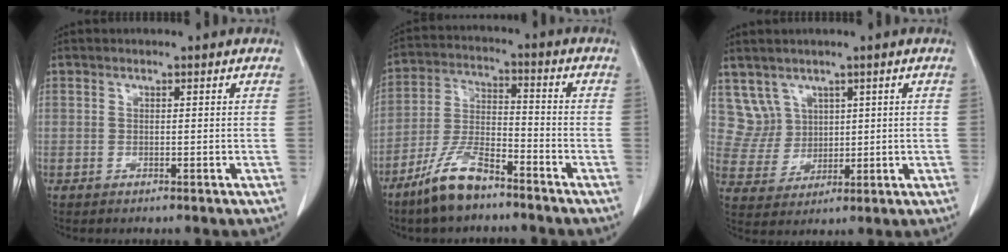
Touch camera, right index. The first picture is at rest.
{"total": 9.7, "force": [-7.2, 2.6, 5.9], "torque": [-0.130, -0.010, -0.142]}
{"total": 5.4, "force": [3.0, 4.5, -0.3], "torque": [0.003, 0.011, 0.073]}